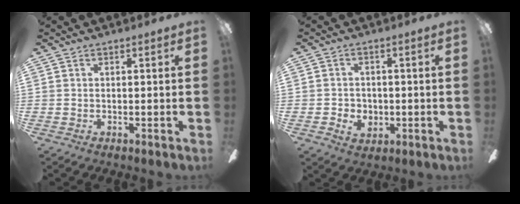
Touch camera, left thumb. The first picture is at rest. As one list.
[{"total": 4.2, "force": [-0.9, 3.8, 1.5], "torque": [-0.020, 0.008, -0.015]}]